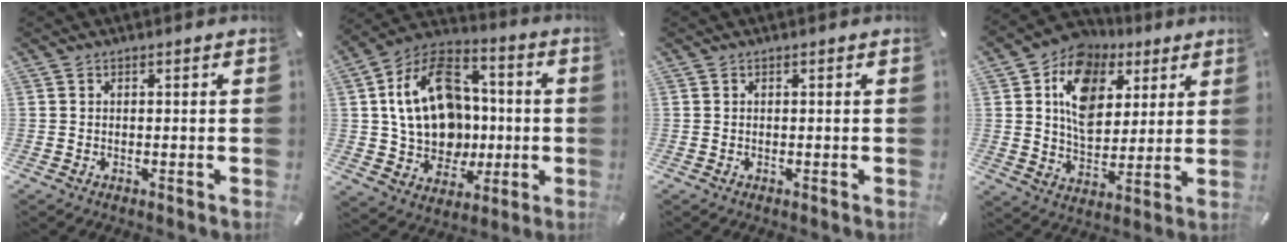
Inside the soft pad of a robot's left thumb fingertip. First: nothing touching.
{"total": 21.2, "force": [0.6, 17.0, 12.6], "torque": [-0.232, 0.018, 0.020]}
{"total": 0.0}
{"total": 13.7, "force": [5.2, 10.6, 7.0], "torque": [-0.117, -0.019, 0.096]}